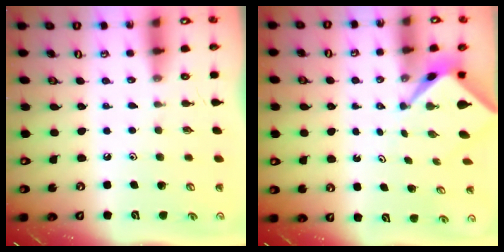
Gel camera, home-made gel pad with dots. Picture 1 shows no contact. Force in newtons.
{"total": 2.4, "press": 2.4, "slide": 0.1}